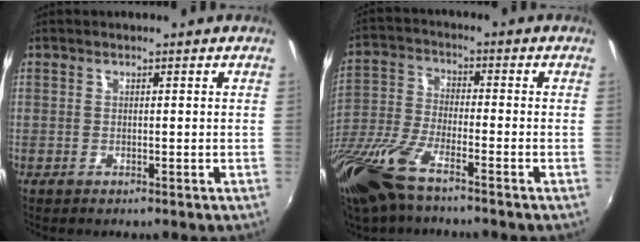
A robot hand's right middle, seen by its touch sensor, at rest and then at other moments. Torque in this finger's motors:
{"motor_torque": [1.08, -1.06, 0.46, 0.21]}